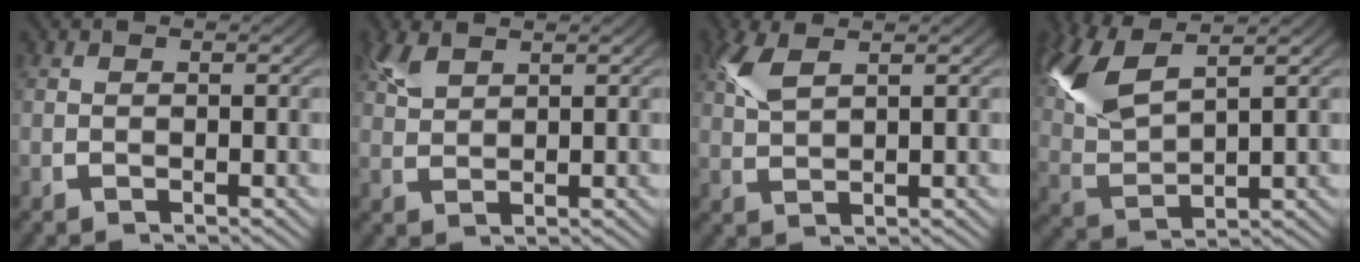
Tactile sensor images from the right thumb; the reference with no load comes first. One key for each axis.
{"total": 2.2, "fx": 1.9, "fy": 0.8, "fz": 0.8, "tx": -0.019, "ty": 0.002, "tz": 0.043}
{"total": 2.9, "fx": 2.0, "fy": 1.1, "fz": 1.7, "tx": -0.046, "ty": 0.002, "tz": 0.046}
{"total": 6.9, "fx": 3.0, "fy": 3.9, "fz": 4.8, "tx": -0.125, "ty": -0.008, "tz": 0.066}